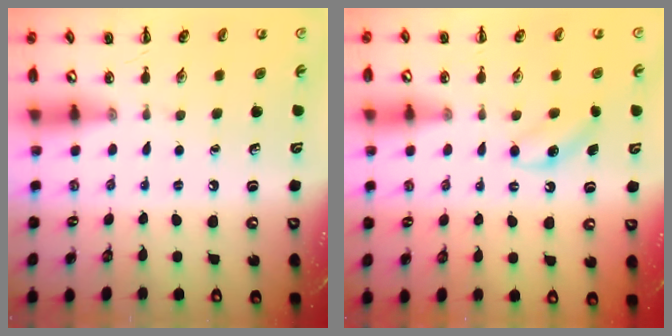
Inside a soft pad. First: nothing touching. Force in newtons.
{"total": 4.2, "press": 4.0, "slide": 1.3}